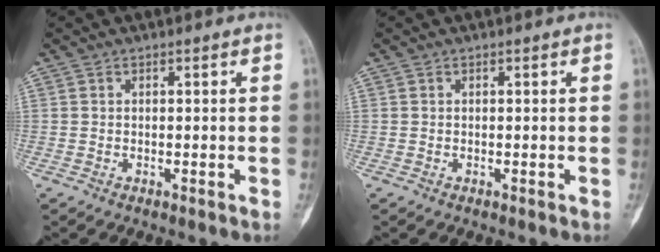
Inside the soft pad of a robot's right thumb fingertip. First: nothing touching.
{"total": 0.0}